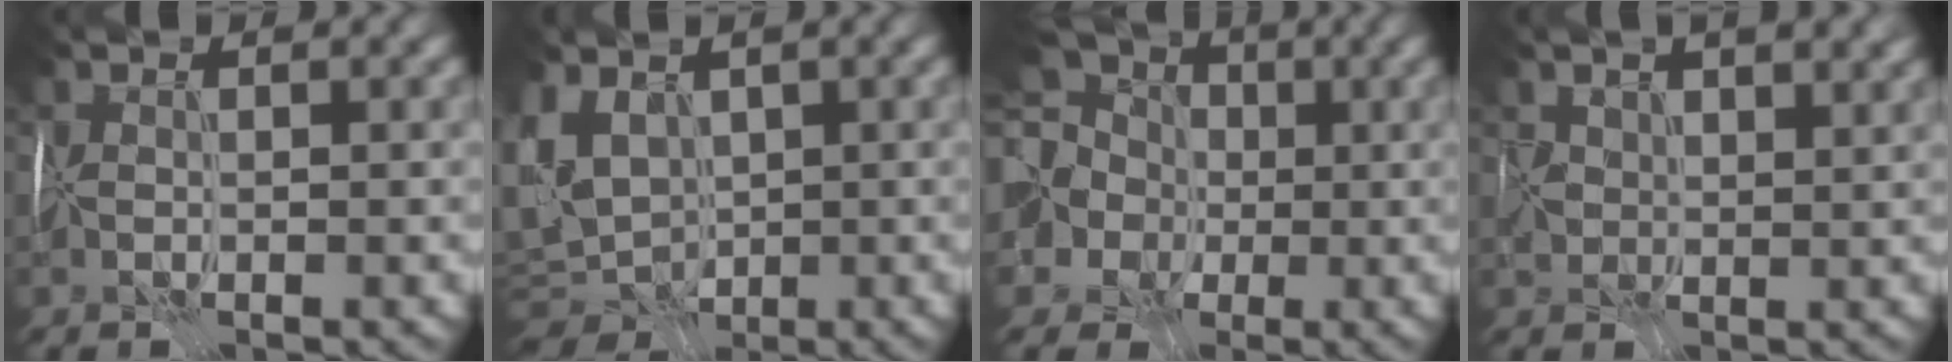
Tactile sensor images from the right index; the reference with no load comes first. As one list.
[{"total": 8.2, "force": [-0.3, 5.9, 5.7], "torque": [-0.116, -0.018, -0.001]}, {"total": 12.7, "force": [1.5, 10.4, 7.1], "torque": [-0.144, 0.010, -0.024]}, {"total": 6.4, "force": [3.5, 3.3, 4.2], "torque": [-0.075, 0.011, 0.061]}]